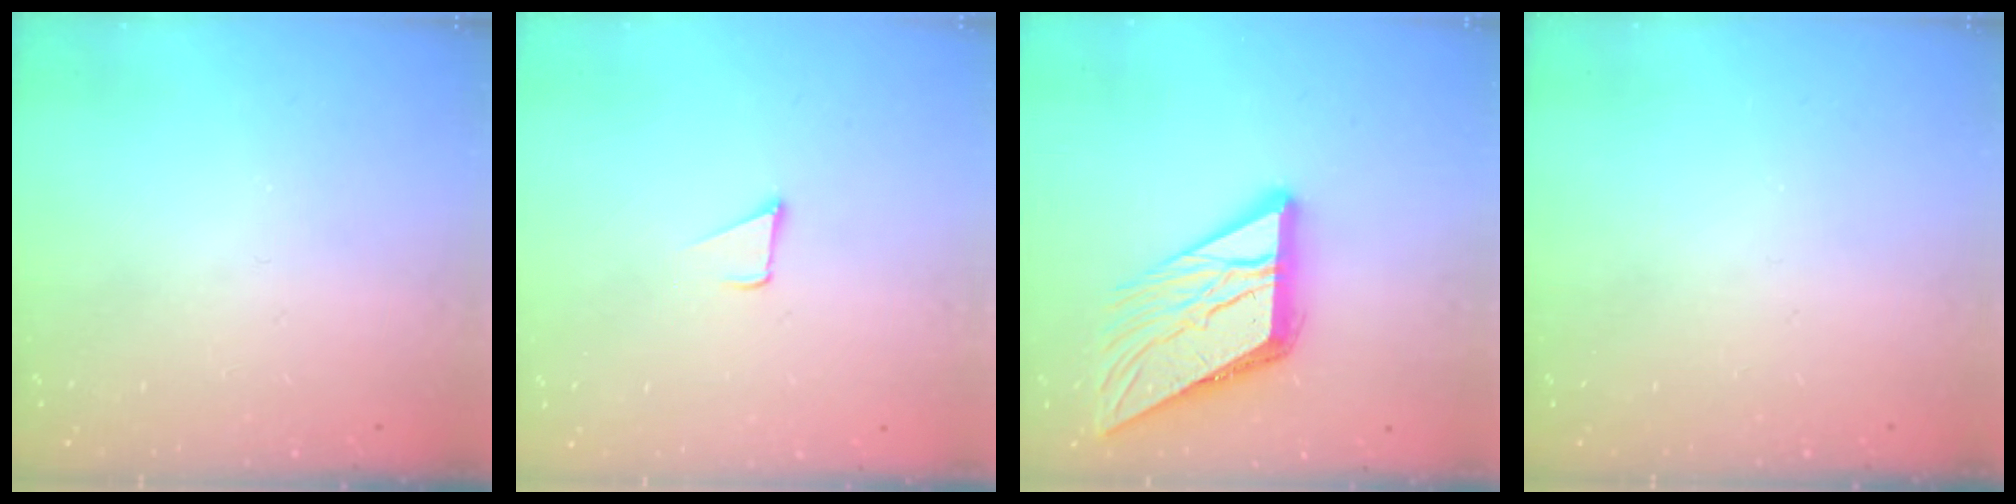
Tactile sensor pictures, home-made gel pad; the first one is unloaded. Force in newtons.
{"total": 1.7, "press": 1.7, "slide": 0.1}
{"total": 15.0, "press": 14.9, "slide": 1.6}
{"total": 0.0}